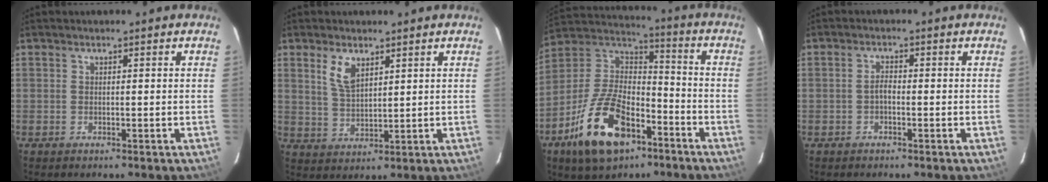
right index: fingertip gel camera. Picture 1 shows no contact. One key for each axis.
{"total": 5.5, "fx": 3.0, "fy": 2.5, "fz": 3.8, "tx": -0.073, "ty": 0.000, "tz": 0.063}
{"total": 20.1, "fx": -10.5, "fy": 10.3, "fz": 13.7, "tx": -0.289, "ty": -0.003, "tz": -0.181}
{"total": 1.5, "fx": -0.7, "fy": 0.6, "fz": 1.1, "tx": -0.022, "ty": 0.006, "tz": -0.014}